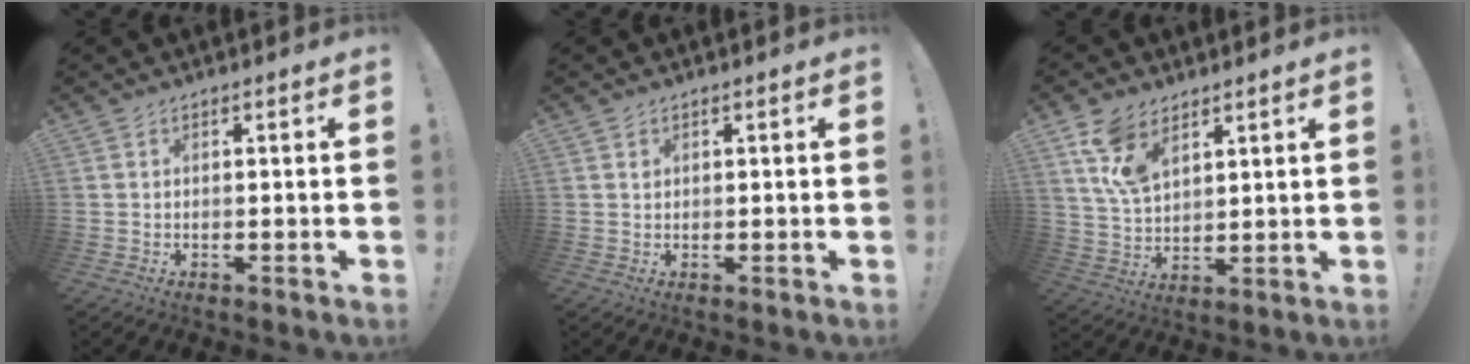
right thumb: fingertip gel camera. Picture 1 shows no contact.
{"total": 0.6, "force": [0.3, 0.5, 0.0], "torque": [0.002, -0.001, 0.006]}
{"total": 10.2, "force": [6.4, 5.7, 5.5], "torque": [-0.110, -0.020, 0.127]}